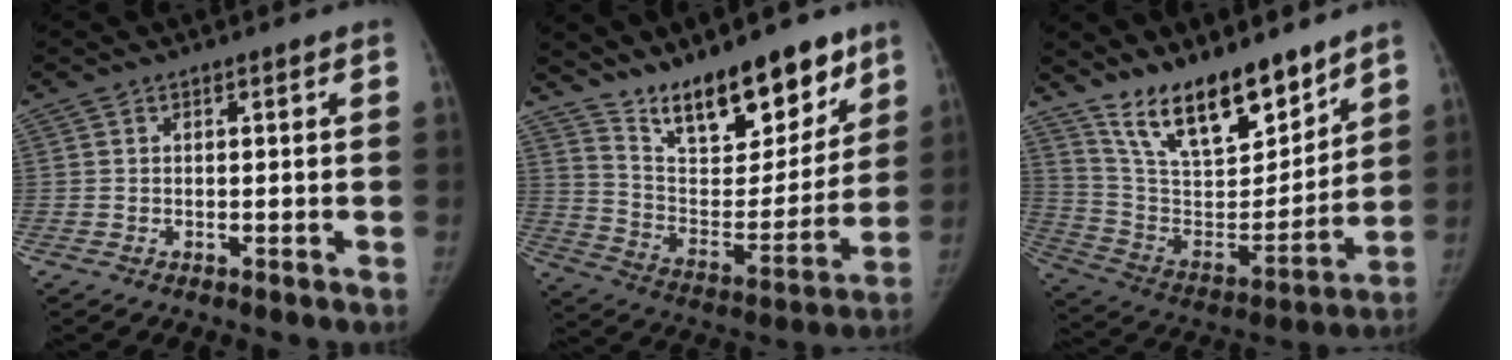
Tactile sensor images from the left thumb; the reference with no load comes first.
{"total": 21.3, "force": [15.7, 8.3, 11.8], "torque": [-0.129, -0.092, 0.263]}
{"total": 19.5, "force": [14.9, 7.0, 10.5], "torque": [-0.132, -0.091, 0.270]}